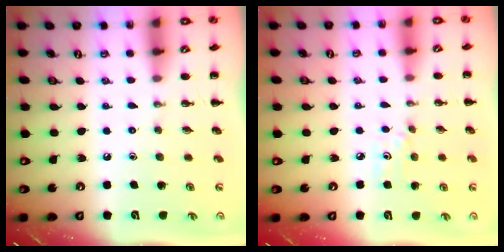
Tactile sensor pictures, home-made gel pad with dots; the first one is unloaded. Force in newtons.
{"total": 3.0, "press": 2.8, "slide": 1.1}